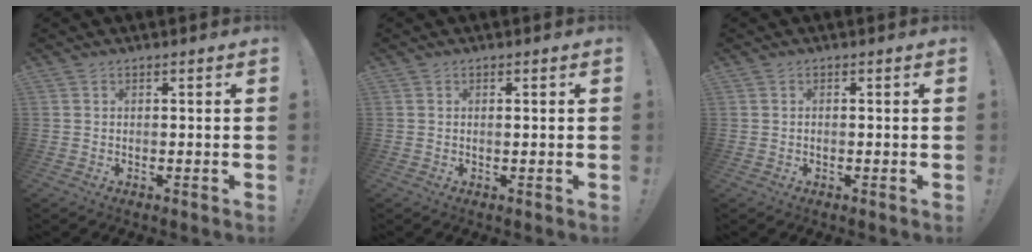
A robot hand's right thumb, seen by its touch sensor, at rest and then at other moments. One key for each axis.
{"total": 0.7, "fx": 0.2, "fy": 0.0, "fz": 0.7, "tx": -0.003, "ty": -0.005, "tz": 0.000}
{"total": 0.6, "fx": -0.5, "fy": 0.2, "fz": 0.2, "tx": -0.009, "ty": 0.002, "tz": -0.009}